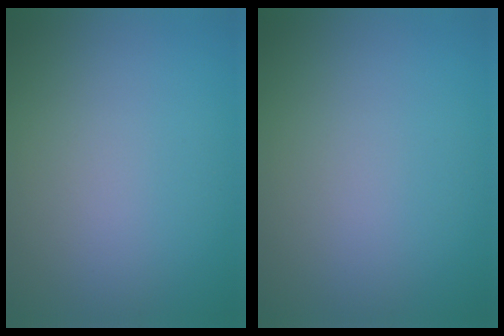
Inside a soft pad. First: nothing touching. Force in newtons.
{"total": 0.0}